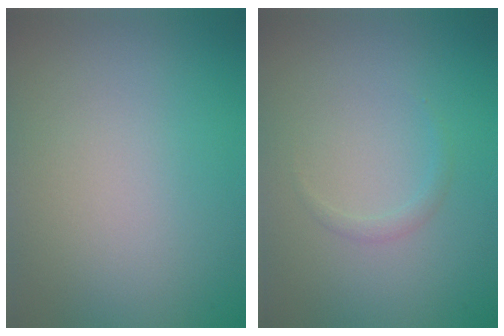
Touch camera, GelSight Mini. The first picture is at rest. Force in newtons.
{"total": 0.7, "press": 0.7, "slide": 0.0}